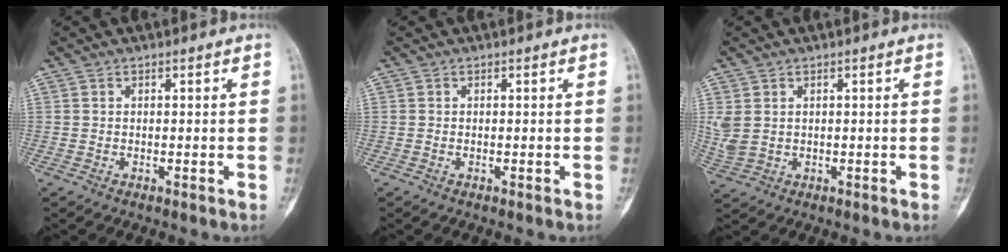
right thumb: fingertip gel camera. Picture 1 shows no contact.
{"total": 0.0}
{"total": 3.9, "force": [1.0, 2.8, 2.6], "torque": [-0.071, 0.000, 0.031]}